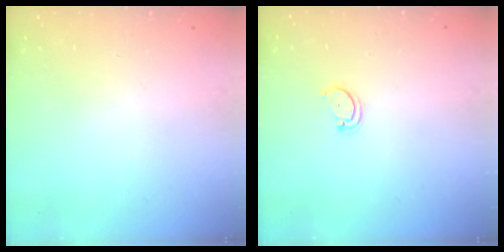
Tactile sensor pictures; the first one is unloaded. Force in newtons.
{"total": 2.8, "press": 2.8, "slide": 0.3}